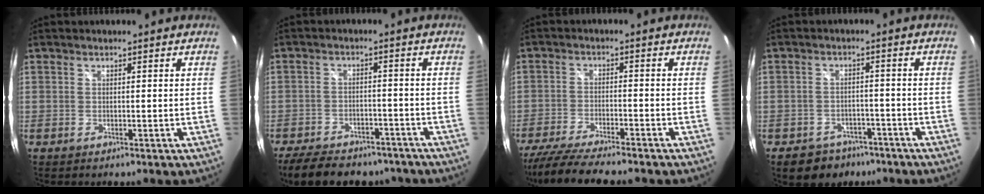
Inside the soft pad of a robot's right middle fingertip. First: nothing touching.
{"total": 16.1, "force": [-12.8, 7.0, 6.9], "torque": [-0.153, -0.002, -0.175]}
{"total": 12.5, "force": [-10.9, 1.4, 6.1], "torque": [-0.138, -0.027, -0.182]}
{"total": 8.2, "force": [-5.6, 5.5, 2.2], "torque": [-0.061, 0.018, -0.070]}